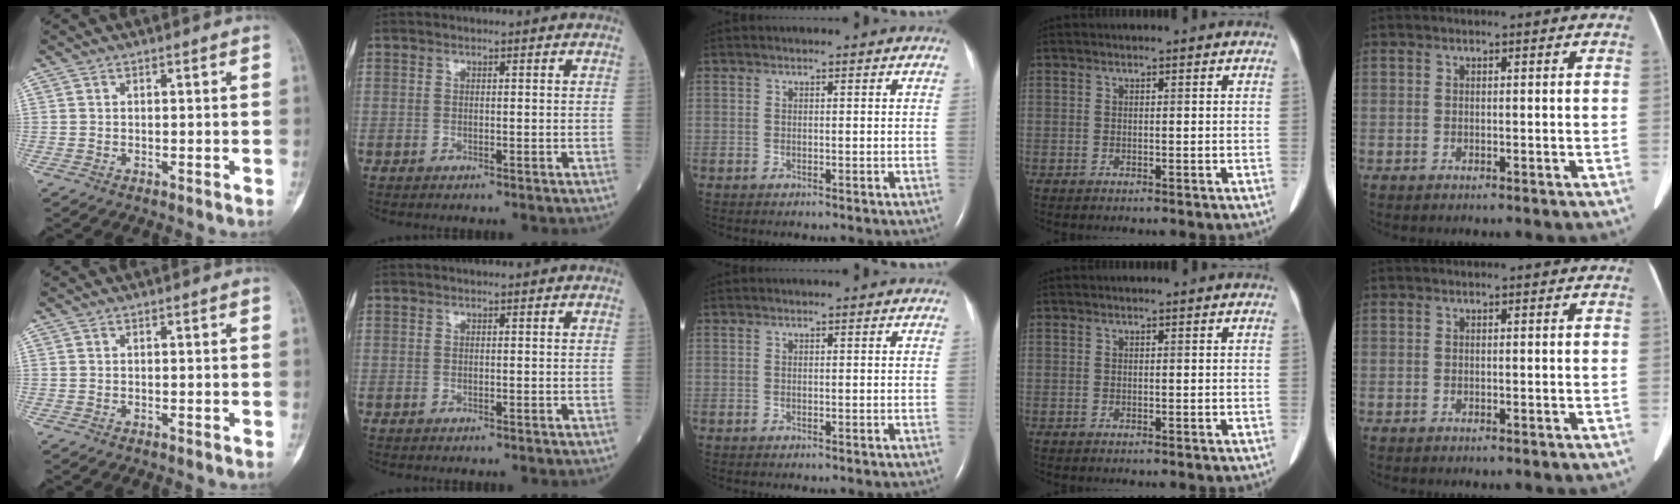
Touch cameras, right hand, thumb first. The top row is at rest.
{}